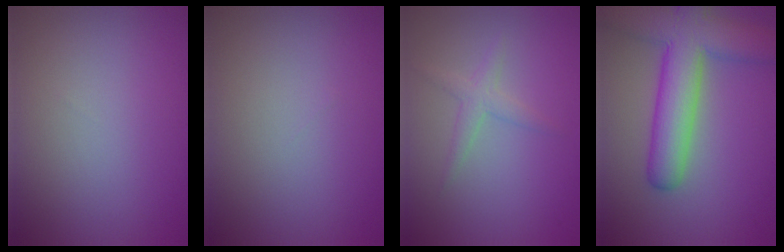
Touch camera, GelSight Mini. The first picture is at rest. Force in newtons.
{"total": 0.0}
{"total": 1.6, "press": 1.6, "slide": 0.1}
{"total": 9.0, "press": 9.0, "slide": 0.5}